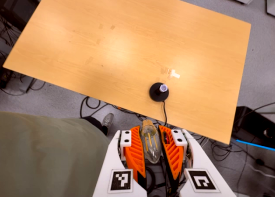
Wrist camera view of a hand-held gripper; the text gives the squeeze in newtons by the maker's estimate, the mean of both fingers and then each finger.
{"total": 22.2, "left": 23.8, "right": 20.6}